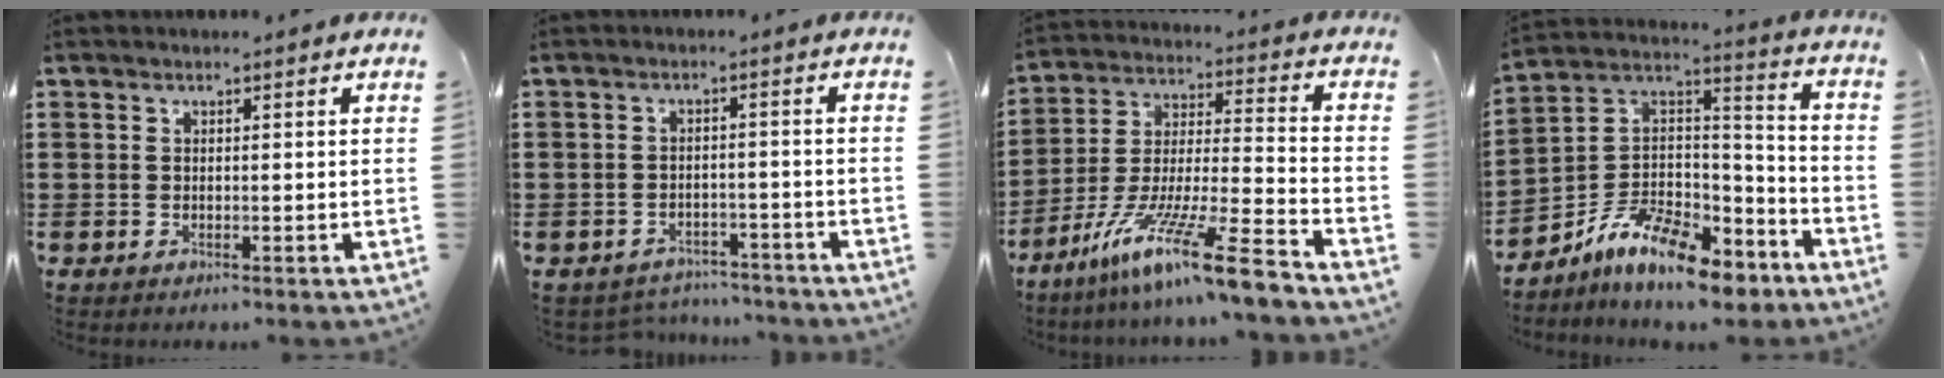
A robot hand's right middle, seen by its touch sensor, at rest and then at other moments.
{"total": 3.0, "force": [-3.0, 0.3, 0.0], "torque": [-0.006, -0.002, -0.065]}
{"total": 14.3, "force": [-11.0, -0.2, 9.2], "torque": [-0.164, 0.011, -0.202]}
{"total": 11.1, "force": [-9.1, 3.3, 5.4], "torque": [-0.114, 0.019, -0.183]}